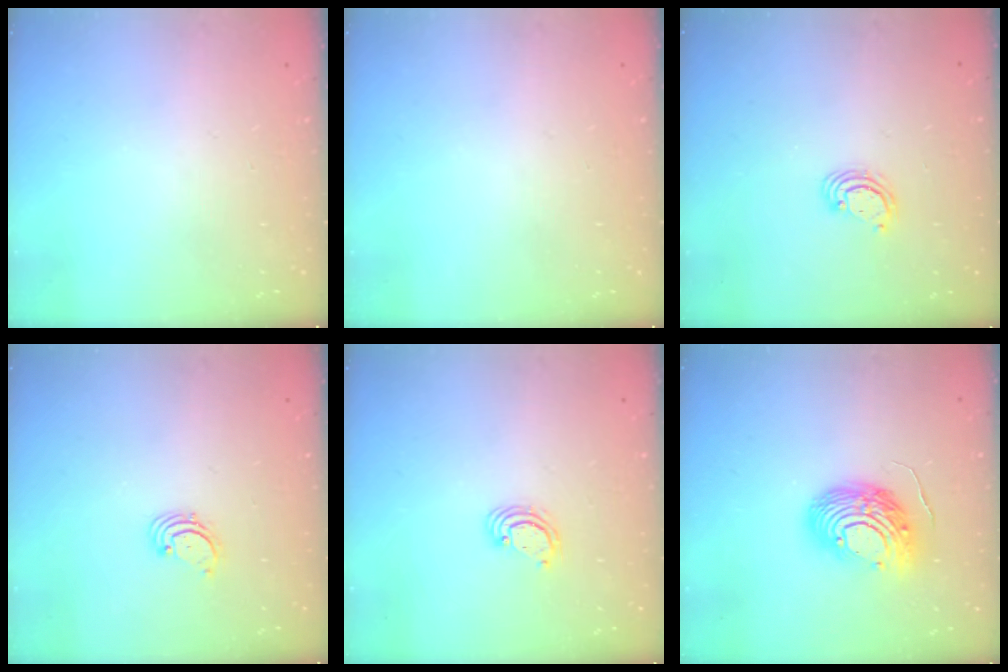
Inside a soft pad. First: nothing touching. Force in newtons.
{"total": 0.0}
{"total": 2.5, "press": 2.5, "slide": 0.2}
{"total": 1.7, "press": 1.7, "slide": 0.2}
{"total": 3.5, "press": 3.5, "slide": 0.3}
{"total": 13.3, "press": 13.1, "slide": 2.3}